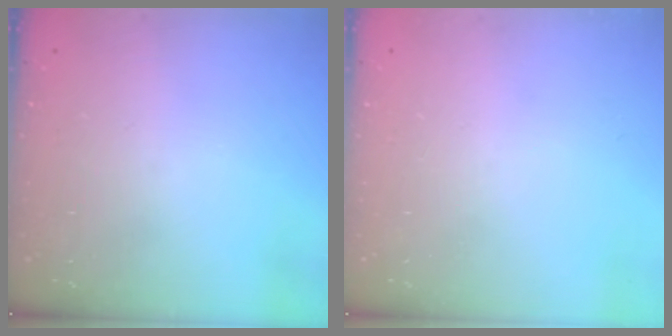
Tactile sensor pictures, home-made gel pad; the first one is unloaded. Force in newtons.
{"total": 0.0}